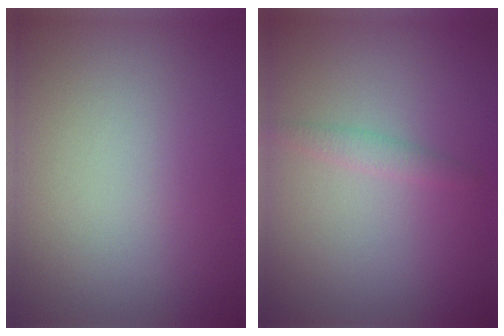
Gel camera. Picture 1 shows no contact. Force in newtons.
{"total": 1.1, "press": 1.1, "slide": 0.0}